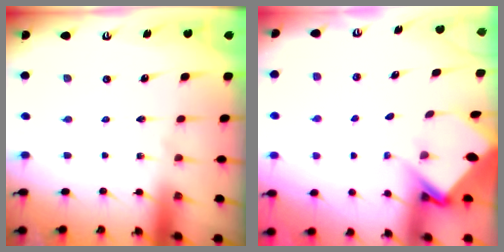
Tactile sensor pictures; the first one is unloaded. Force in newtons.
{"total": 5.5, "press": 5.5, "slide": 0.3}